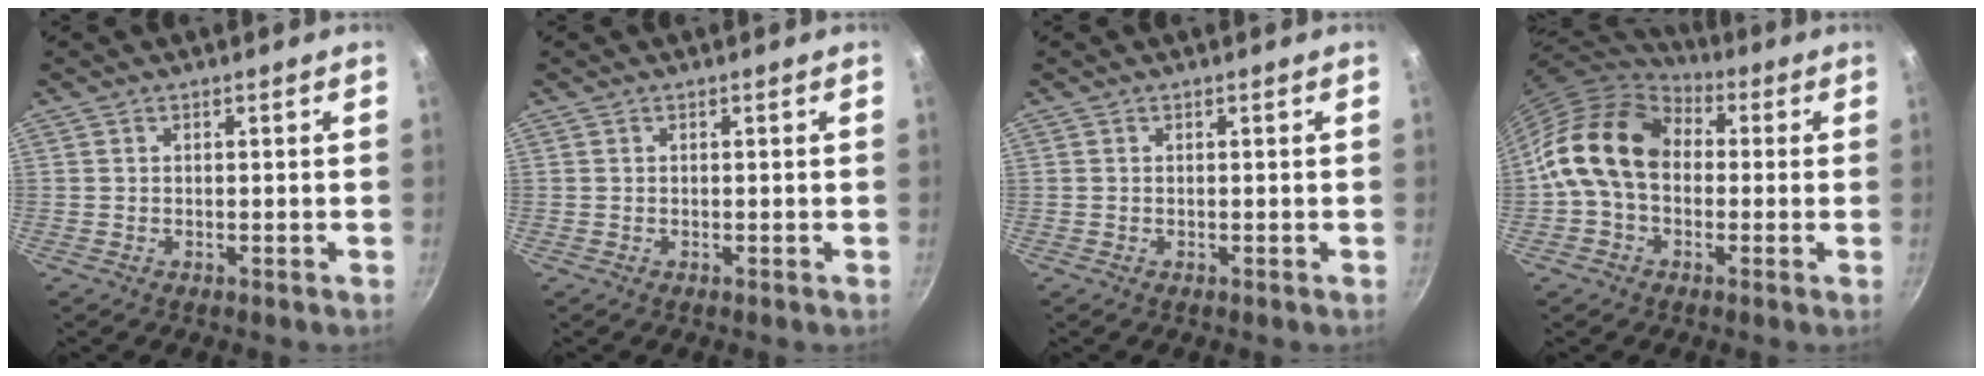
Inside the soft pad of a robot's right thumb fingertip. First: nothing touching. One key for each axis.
{"total": 0.0}
{"total": 0.0}
{"total": 15.6, "fx": 0.7, "fy": 11.3, "fz": 10.6, "tx": -0.167, "ty": 0.033, "tz": -0.005}